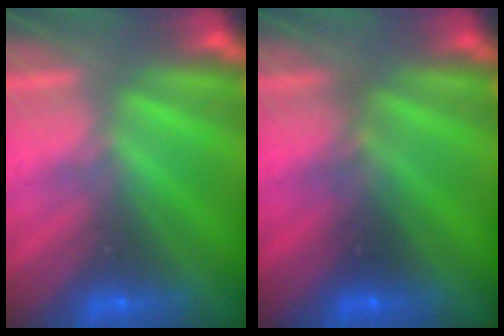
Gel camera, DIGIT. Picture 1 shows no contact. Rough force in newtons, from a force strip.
{"total": 2.3}